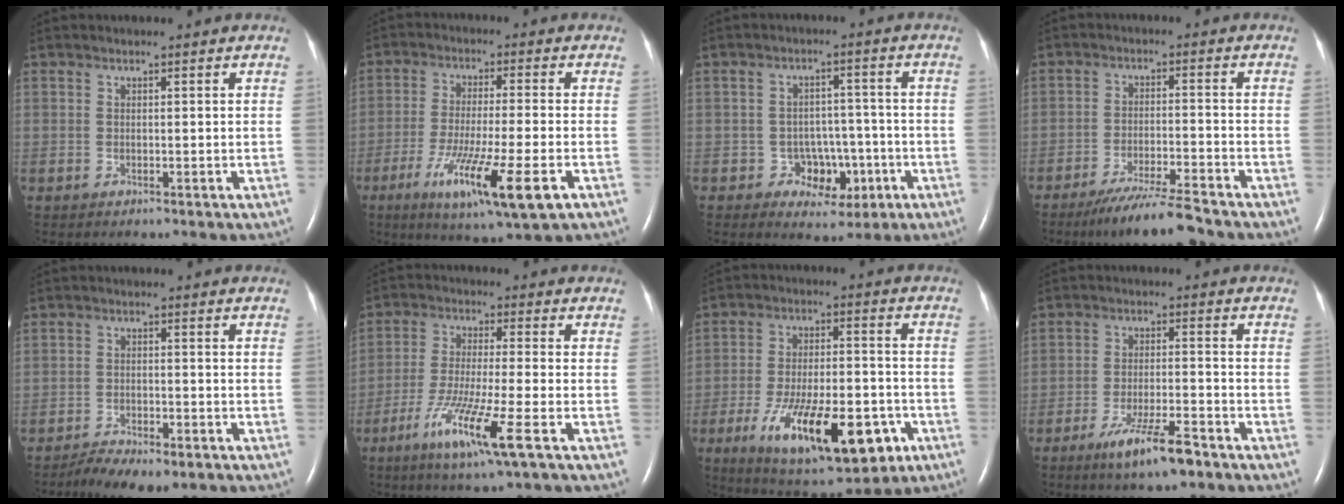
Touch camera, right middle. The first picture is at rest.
{"total": 13.0, "force": [-5.8, 0.6, 11.6], "torque": [-0.213, -0.040, -0.092]}
{"total": 5.9, "force": [-2.2, 4.8, 2.4], "torque": [-0.023, 0.022, -0.020]}
{"total": 8.2, "force": [-7.0, -0.2, 4.3], "torque": [-0.073, -0.024, -0.122]}
{"total": 6.9, "force": [-5.5, 1.9, 3.8], "torque": [-0.063, -0.007, -0.086]}
{"total": 10.7, "force": [-5.3, -0.4, 9.3], "torque": [-0.186, -0.030, -0.100]}
{"total": 18.7, "force": [-8.2, 6.3, 15.6], "torque": [-0.242, -0.013, -0.115]}
{"total": 7.8, "force": [-5.3, 0.9, 5.6], "torque": [-0.110, -0.012, -0.091]}